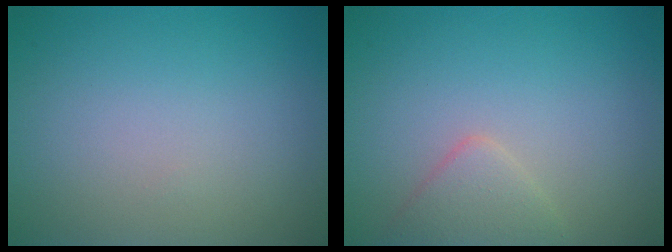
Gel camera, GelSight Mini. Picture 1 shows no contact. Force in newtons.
{"total": 2.2, "press": 2.2, "slide": 0.2}